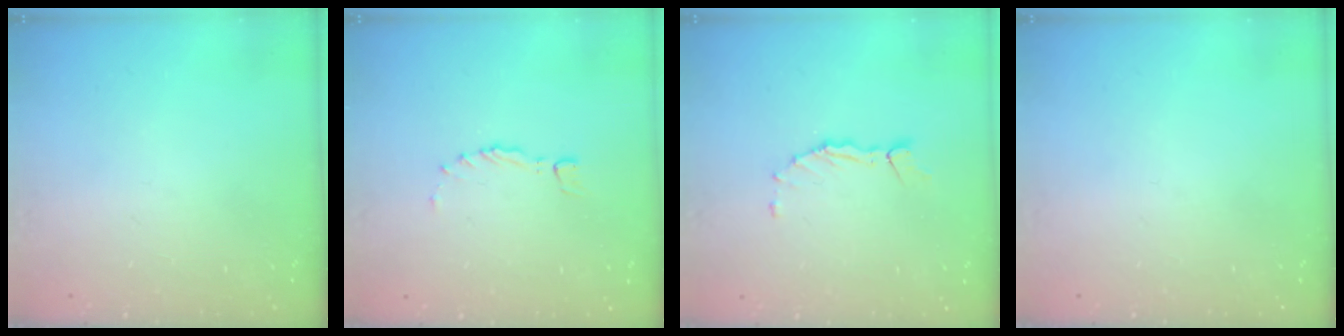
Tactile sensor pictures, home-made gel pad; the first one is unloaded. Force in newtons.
{"total": 0.0}
{"total": 1.0, "press": 1.0, "slide": 0.2}
{"total": 0.0}